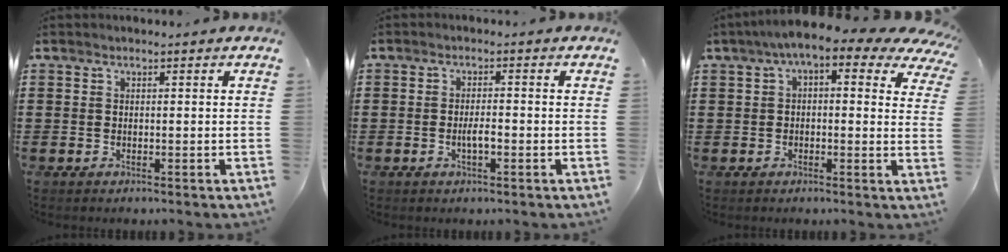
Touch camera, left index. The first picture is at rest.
{"total": 2.4, "force": [-0.8, 0.7, 2.2], "torque": [-0.040, 0.004, -0.014]}
{"total": 5.5, "force": [2.9, 1.2, 4.5], "torque": [-0.089, -0.013, 0.041]}